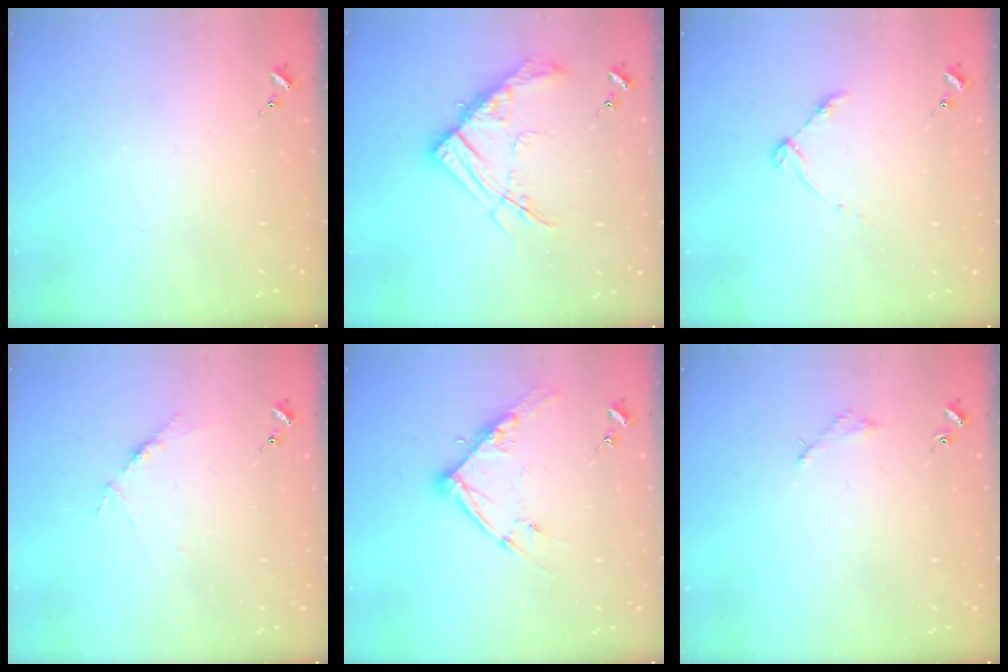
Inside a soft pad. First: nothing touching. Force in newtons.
{"total": 15.4, "press": 15.3, "slide": 1.8}
{"total": 4.6, "press": 4.5, "slide": 0.6}
{"total": 3.5, "press": 3.5, "slide": 0.5}
{"total": 11.2, "press": 11.2, "slide": 1.0}
{"total": 2.0, "press": 2.0, "slide": 0.2}